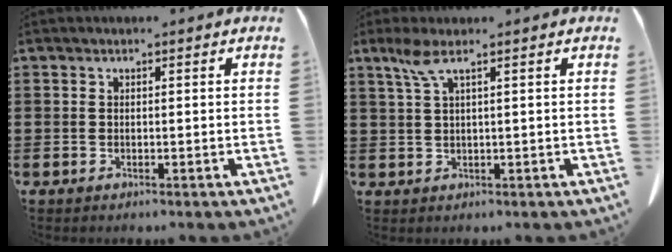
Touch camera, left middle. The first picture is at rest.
{"total": 3.1, "force": [1.5, 0.2, 2.7], "torque": [-0.065, -0.002, 0.024]}